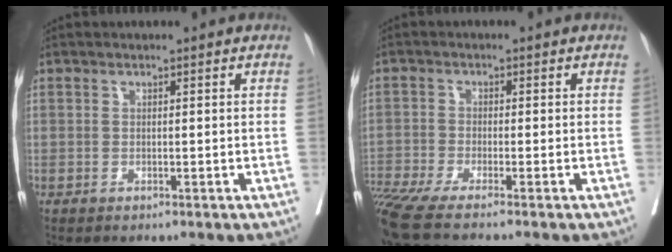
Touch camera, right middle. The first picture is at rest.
{"total": 9.4, "force": [-7.8, -0.8, 5.2], "torque": [-0.087, -0.020, -0.133]}